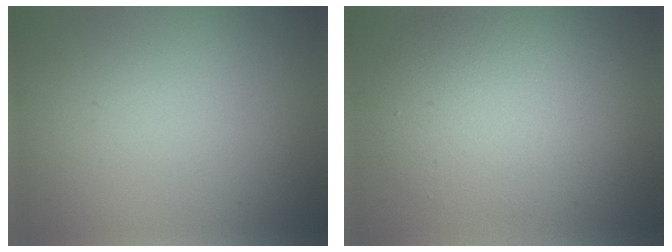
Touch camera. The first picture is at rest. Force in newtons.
{"total": 6.5, "press": 6.5, "slide": 0.5}